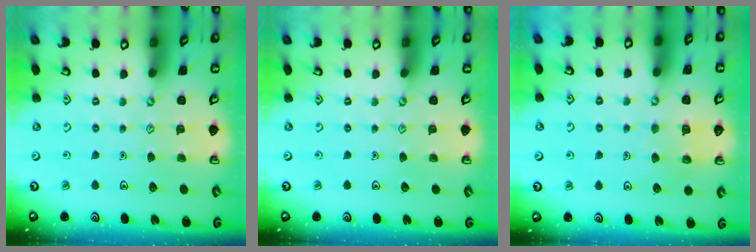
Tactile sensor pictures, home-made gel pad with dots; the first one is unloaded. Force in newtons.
{"total": 0.0}
{"total": 4.9, "press": 4.9, "slide": 0.4}